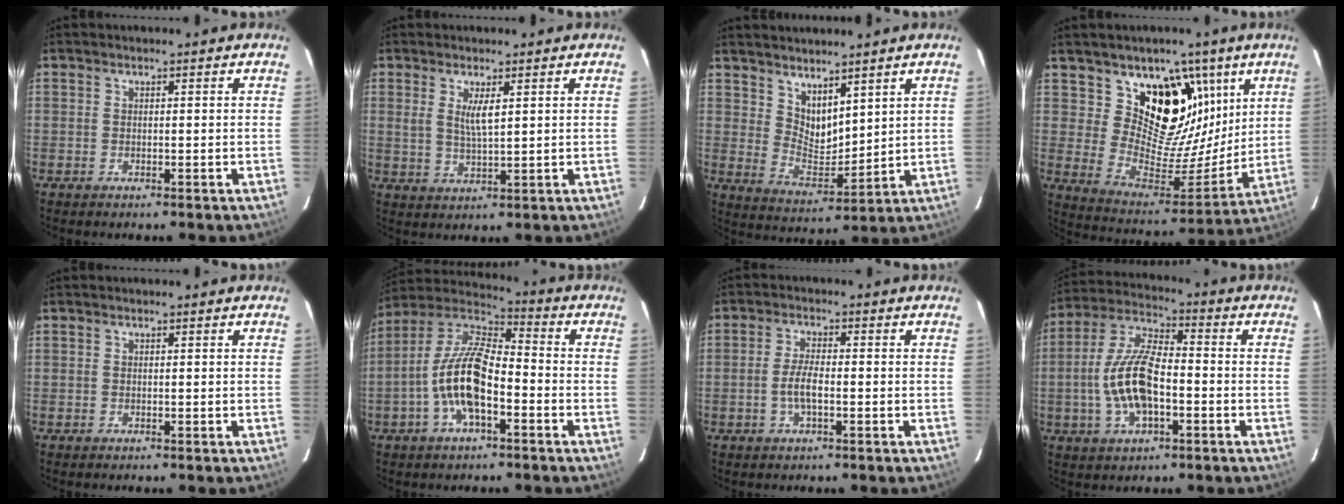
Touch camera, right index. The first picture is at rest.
{"total": 4.1, "force": [1.5, 0.9, 3.7], "torque": [-0.070, -0.006, 0.032]}
{"total": 7.7, "force": [5.7, 3.5, 3.8], "torque": [-0.059, -0.006, 0.115]}
{"total": 17.6, "force": [9.6, 12.3, 8.2], "torque": [-0.139, -0.031, 0.175]}
{"total": 0.0}
{"total": 13.6, "force": [-4.5, 5.1, 11.8], "torque": [-0.242, 0.006, -0.088]}
{"total": 4.0, "force": [-1.1, 1.2, 3.6], "torque": [-0.074, -0.001, -0.020]}
{"total": 13.4, "force": [-2.9, 5.7, 11.8], "torque": [-0.248, 0.006, -0.054]}